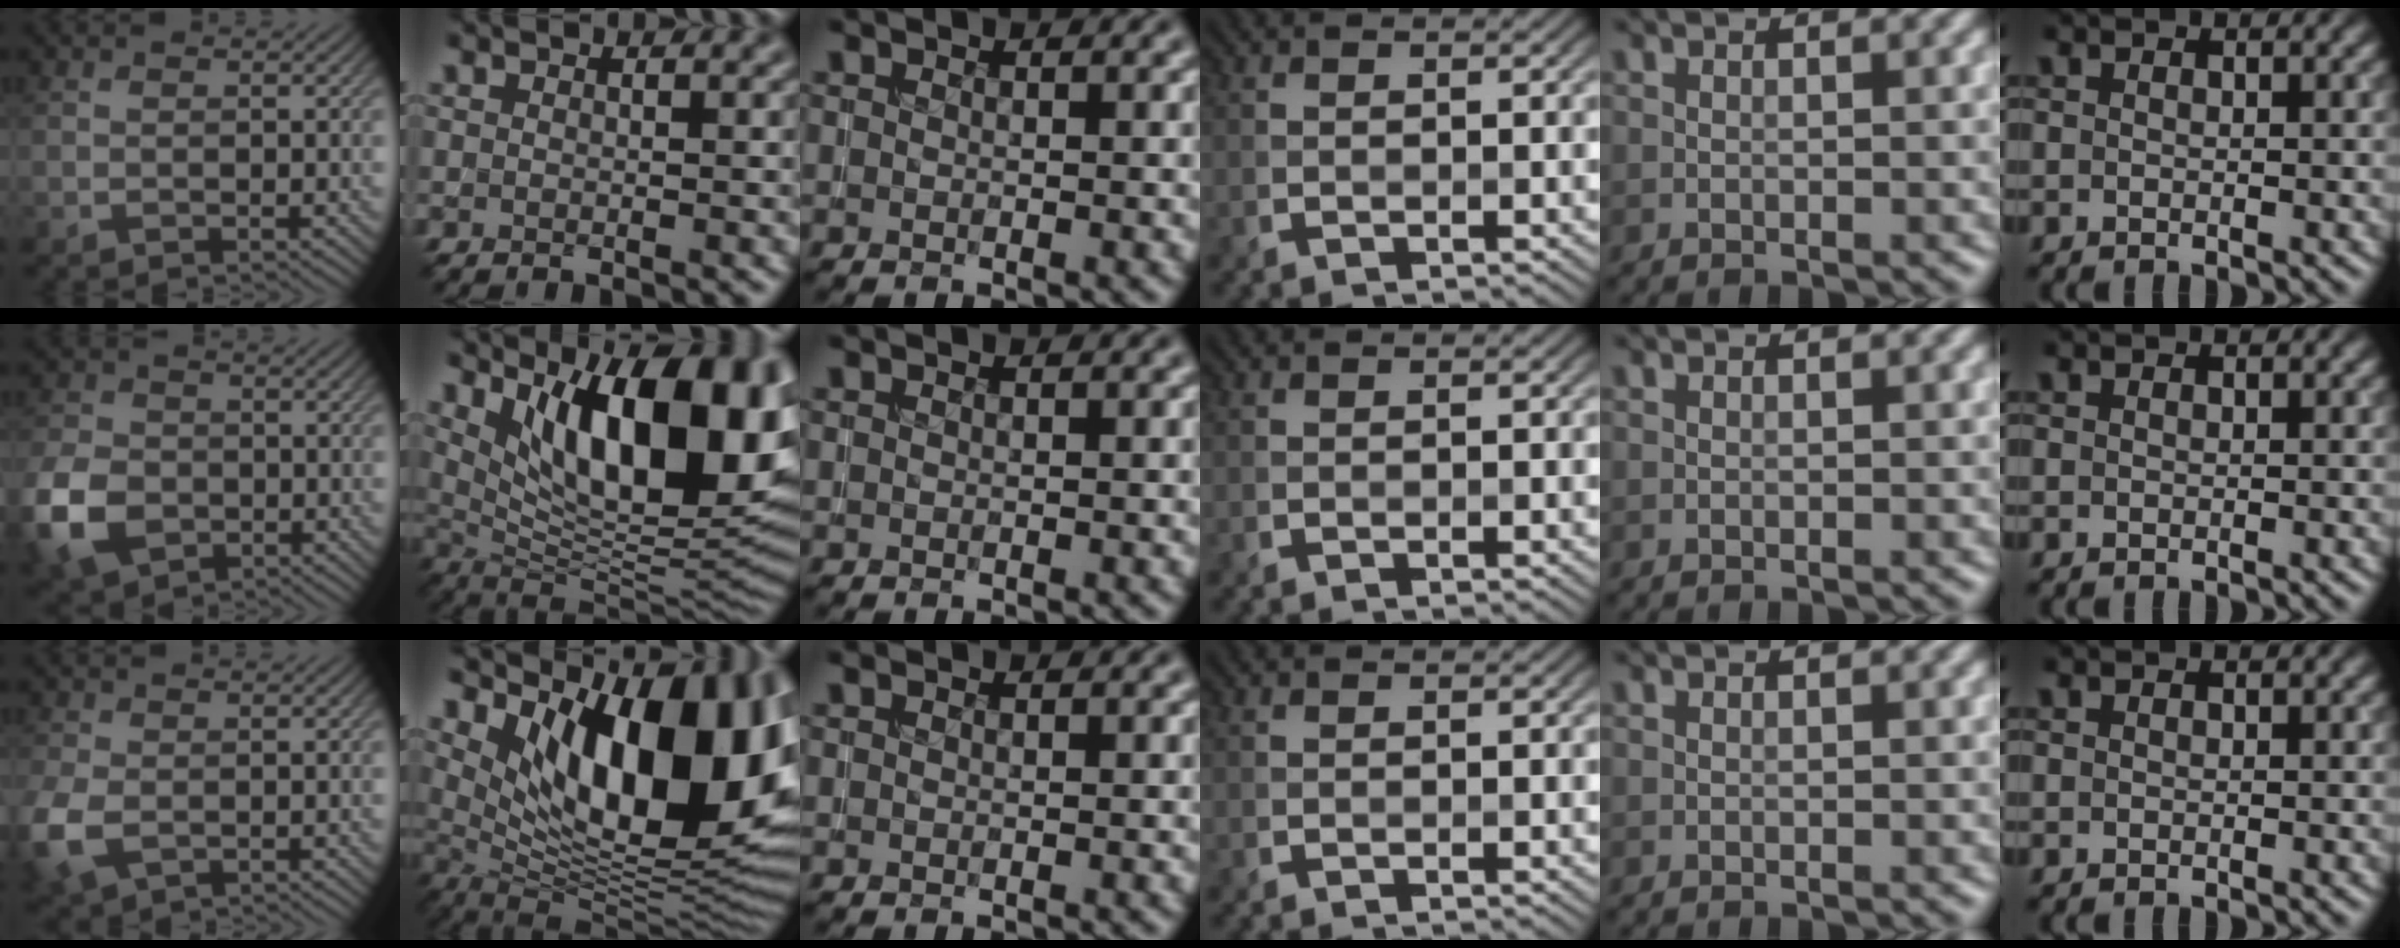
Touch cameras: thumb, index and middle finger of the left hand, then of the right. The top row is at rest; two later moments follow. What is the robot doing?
{"motion": "insert", "object": "coin"}